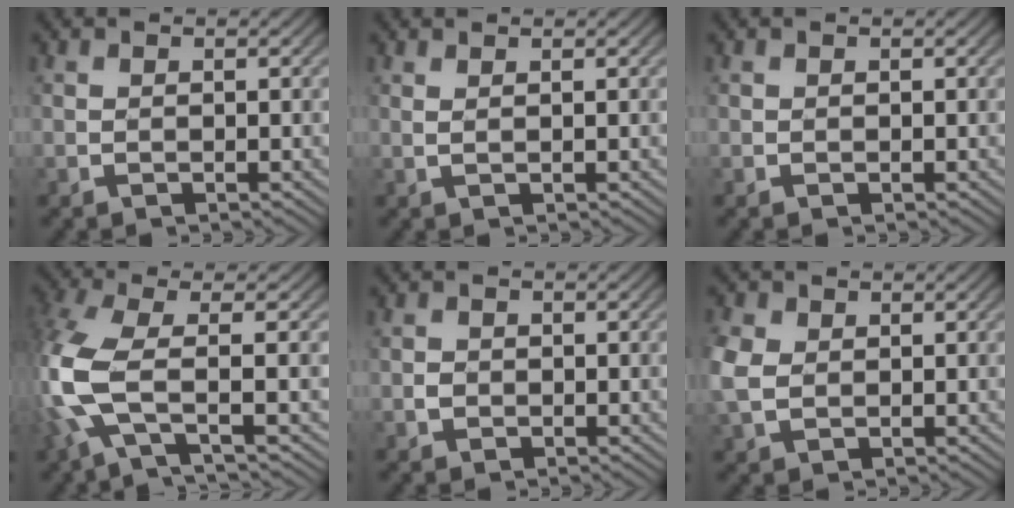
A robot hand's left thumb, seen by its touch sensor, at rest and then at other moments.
{"total": 0.8, "force": [0.5, -0.1, 0.6], "torque": [-0.008, -0.005, 0.014]}
{"total": 0.0}
{"total": 8.3, "force": [-2.8, 2.0, 7.5], "torque": [-0.202, 0.008, -0.066]}
{"total": 1.2, "force": [-0.9, 0.8, 0.2], "torque": [-0.016, 0.001, -0.021]}
{"total": 6.0, "force": [0.7, 4.5, 4.0], "torque": [-0.141, 0.012, 0.014]}